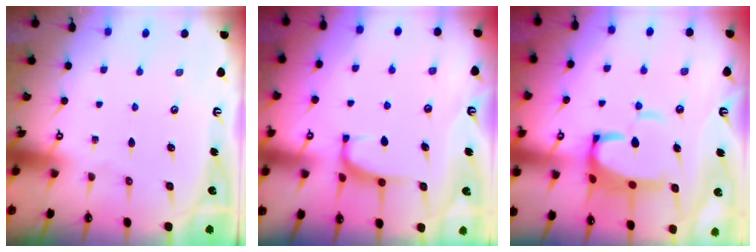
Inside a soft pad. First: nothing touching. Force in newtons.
{"total": 2.4, "press": 2.3, "slide": 0.7}
{"total": 8.4, "press": 8.3, "slide": 1.4}